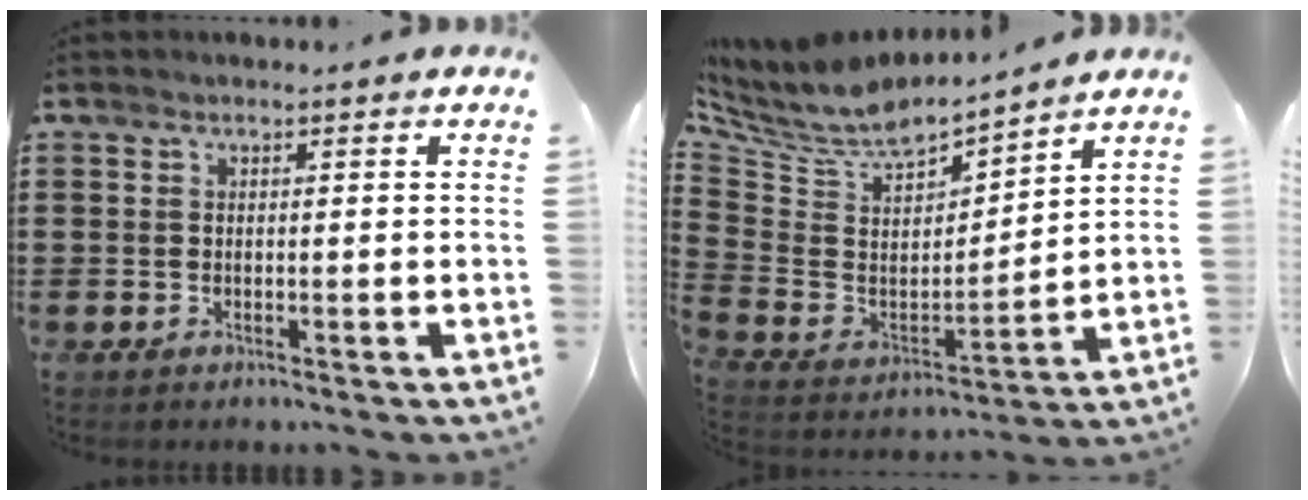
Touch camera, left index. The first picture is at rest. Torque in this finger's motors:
{"motor_torque": [0.25, 0.26, 0.46, 0.15]}